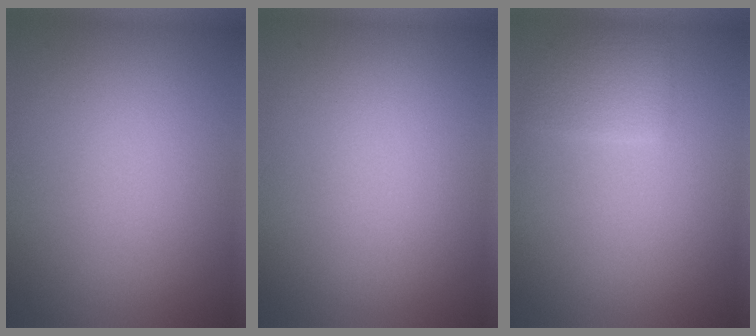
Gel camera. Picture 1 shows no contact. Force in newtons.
{"total": 0.0}
{"total": 2.0, "press": 2.0, "slide": 0.1}